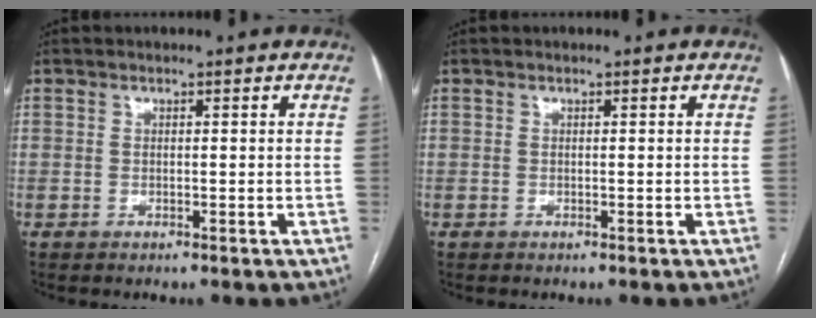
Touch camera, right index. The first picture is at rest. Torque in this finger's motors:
{"motor_torque": [0.00, 0.00, 0.00, 0.00]}